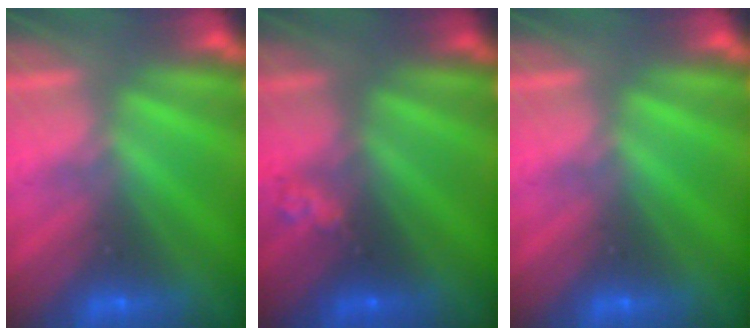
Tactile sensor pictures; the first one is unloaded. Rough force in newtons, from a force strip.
{"total": 2.2}
{"total": 0.0}